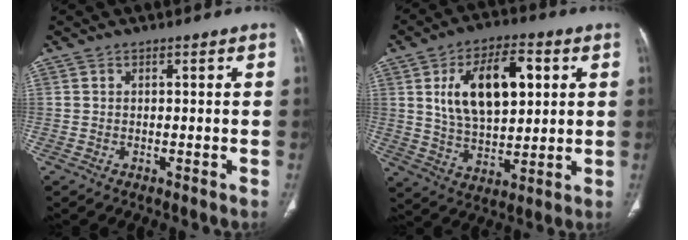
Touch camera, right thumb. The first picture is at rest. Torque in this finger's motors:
{"motor_torque": [0.10, 0.33, 0.44, -0.15, 0.23]}